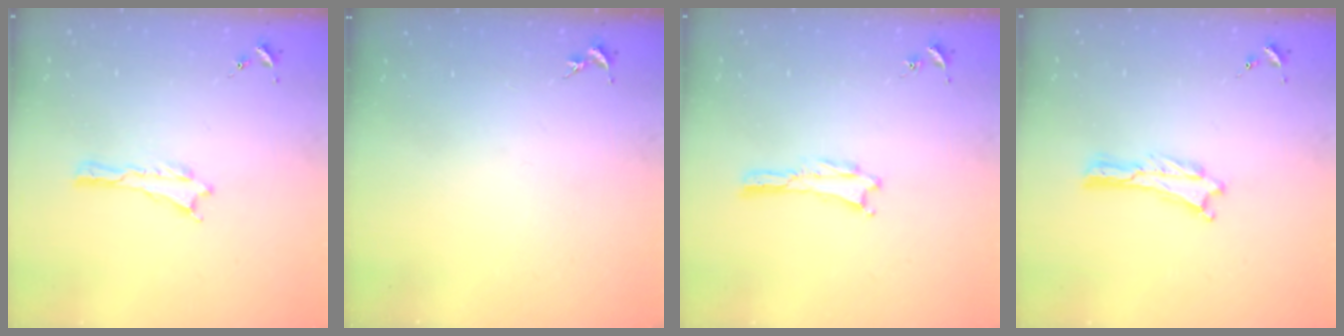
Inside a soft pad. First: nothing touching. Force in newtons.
{"total": 0.0}
{"total": 0.0}
{"total": 0.0}